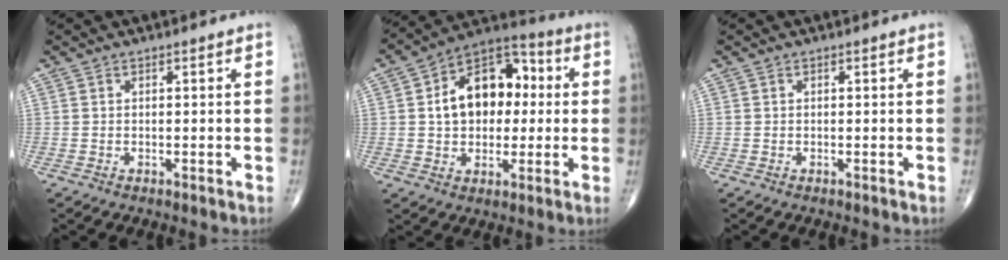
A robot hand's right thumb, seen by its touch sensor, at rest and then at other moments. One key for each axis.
{"total": 16.1, "fx": 1.8, "fy": 10.9, "fz": 11.7, "tx": -0.138, "ty": 0.032, "tz": 0.022}
{"total": 0.0}